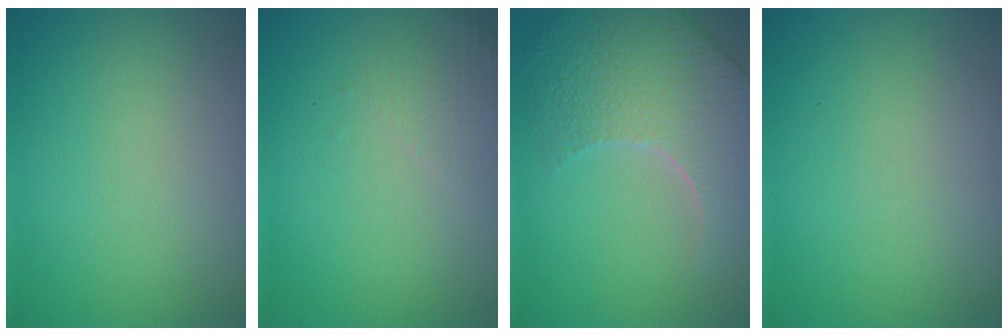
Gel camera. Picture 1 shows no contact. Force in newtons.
{"total": 1.6, "press": 1.6, "slide": 0.4}
{"total": 7.7, "press": 5.8, "slide": 5.1}
{"total": 0.0}